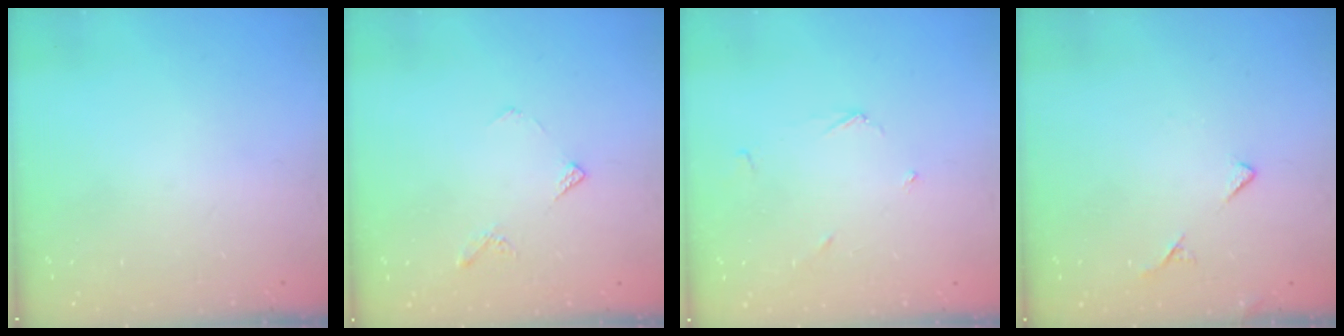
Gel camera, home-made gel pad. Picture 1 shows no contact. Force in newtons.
{"total": 5.1, "press": 5.1, "slide": 0.6}
{"total": 2.5, "press": 2.5, "slide": 0.2}
{"total": 6.2, "press": 6.1, "slide": 0.6}